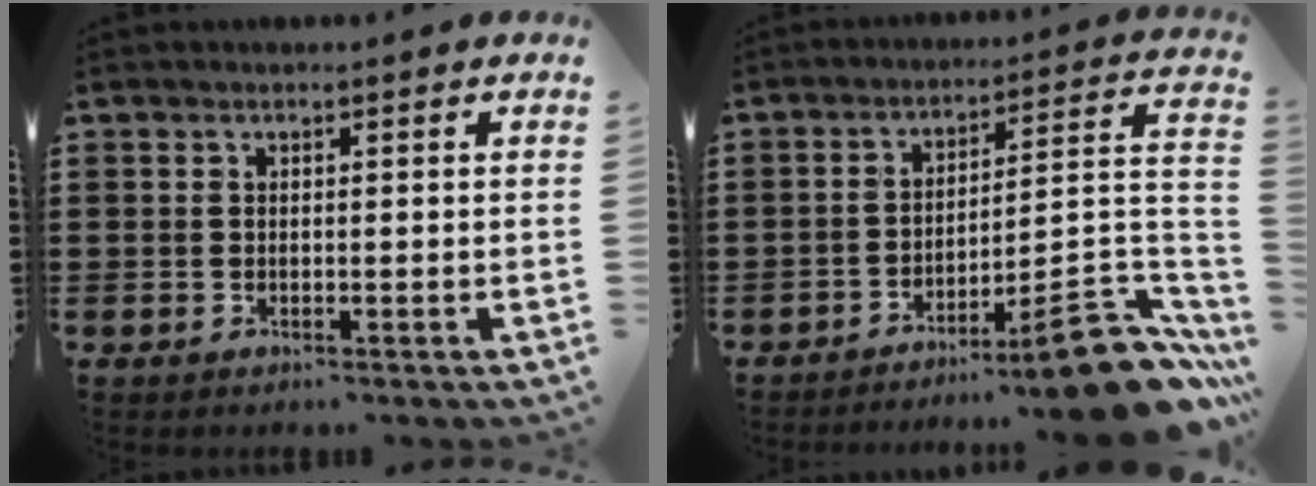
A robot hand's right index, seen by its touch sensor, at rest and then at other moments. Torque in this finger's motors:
{"motor_torque": [1.15, -0.99, 0.09, -0.05]}